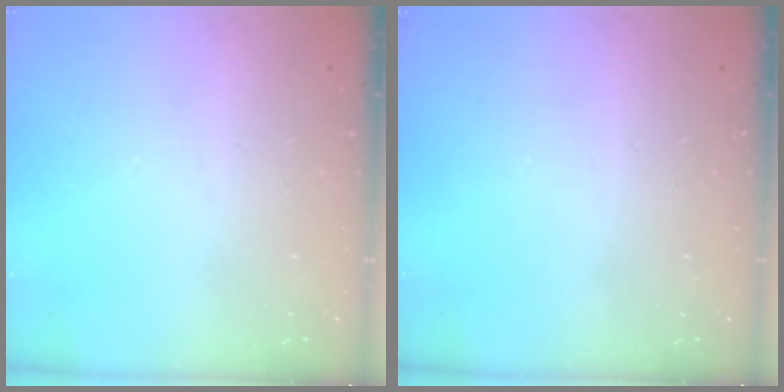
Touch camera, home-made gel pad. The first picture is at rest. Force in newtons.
{"total": 0.0}